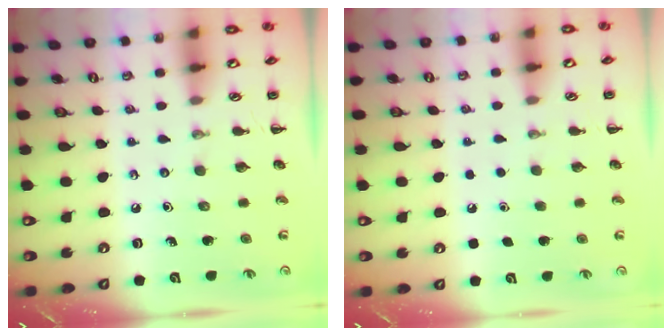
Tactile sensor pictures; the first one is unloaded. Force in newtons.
{"total": 1.7, "press": 1.7, "slide": 0.1}